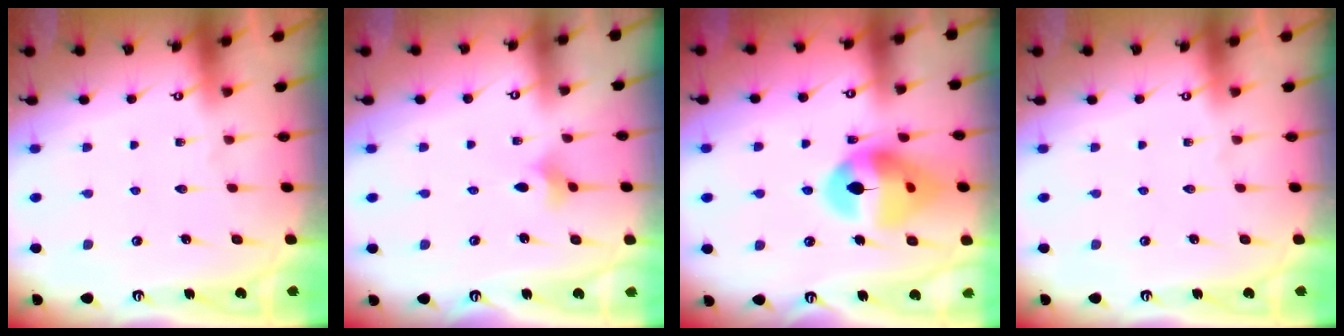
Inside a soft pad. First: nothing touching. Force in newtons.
{"total": 2.6, "press": 2.6, "slide": 0.5}
{"total": 15.4, "press": 15.3, "slide": 2.1}
{"total": 0.0}